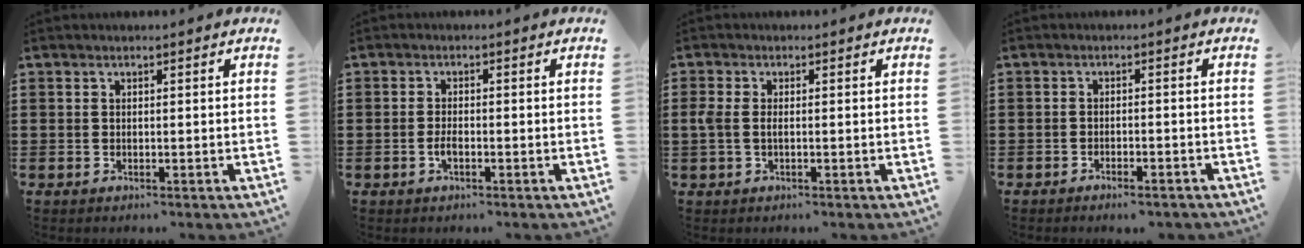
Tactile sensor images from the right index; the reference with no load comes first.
{"total": 1.7, "force": [-0.8, 0.7, 1.4], "torque": [-0.036, -0.003, -0.016]}
{"total": 1.9, "force": [-0.2, 0.8, 1.7], "torque": [-0.047, -0.004, -0.010]}
{"total": 1.6, "force": [-1.6, 0.2, 0.5], "torque": [-0.012, 0.001, -0.030]}